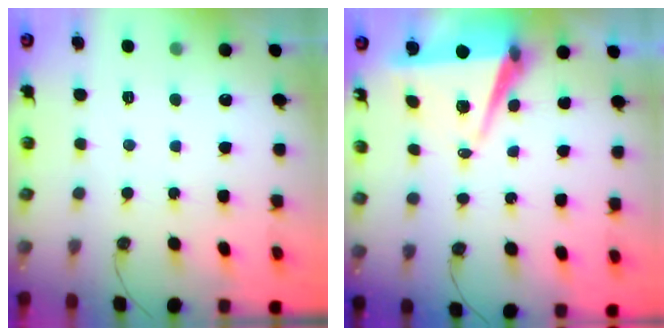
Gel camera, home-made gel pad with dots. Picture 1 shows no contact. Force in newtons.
{"total": 7.9, "press": 6.7, "slide": 4.2}